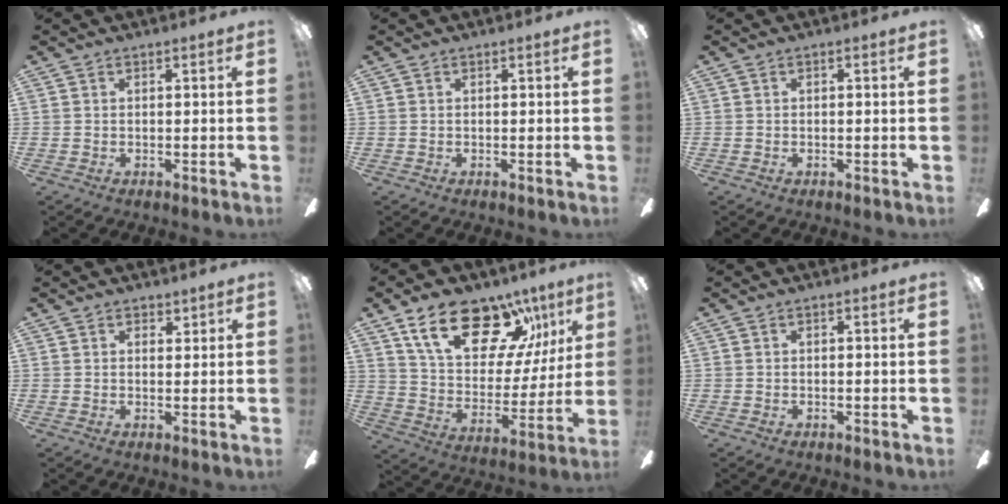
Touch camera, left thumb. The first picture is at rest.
{"total": 0.0}
{"total": 0.0}
{"total": 1.5, "force": [1.2, 0.9, 0.3], "torque": [0.003, -0.001, 0.021]}
{"total": 21.9, "force": [13.1, 11.6, 13.1], "torque": [-0.209, -0.064, 0.230]}
{"total": 0.0}